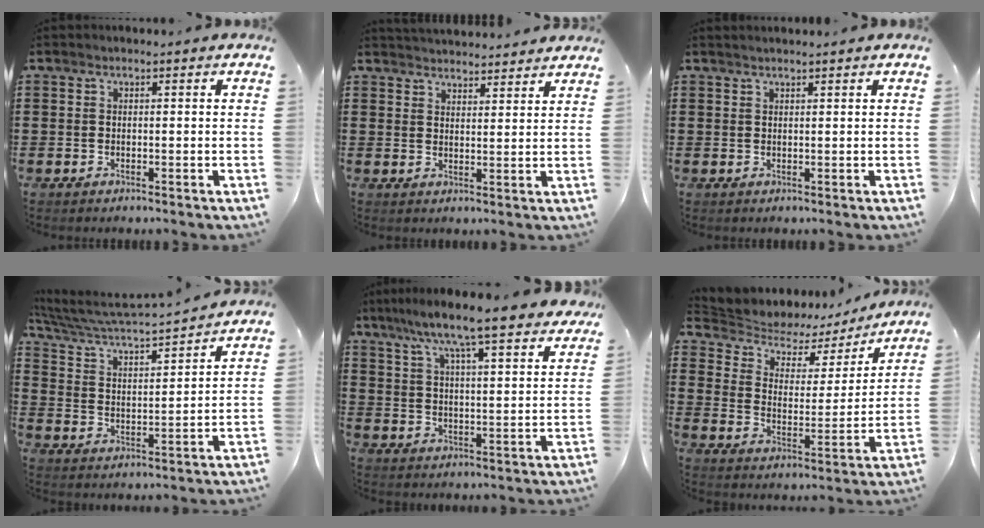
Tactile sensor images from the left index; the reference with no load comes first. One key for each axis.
{"total": 3.2, "fx": 3.2, "fy": 0.0, "fz": -0.2, "tx": -0.005, "ty": -0.012, "tz": 0.060}
{"total": 0.8, "fx": 0.8, "fy": -0.1, "fz": 0.2, "tx": -0.005, "ty": -0.002, "tz": 0.016}
{"total": 5.0, "fx": 4.7, "fy": 0.2, "fz": 1.6, "tx": -0.056, "ty": -0.036, "tz": 0.072}
{"total": 8.7, "fx": 7.4, "fy": 0.0, "fz": 4.5, "tx": -0.117, "ty": -0.039, "tz": 0.123}
{"total": 4.6, "fx": 3.5, "fy": 2.7, "fz": 1.3, "tx": -0.052, "ty": -0.022, "tz": 0.054}